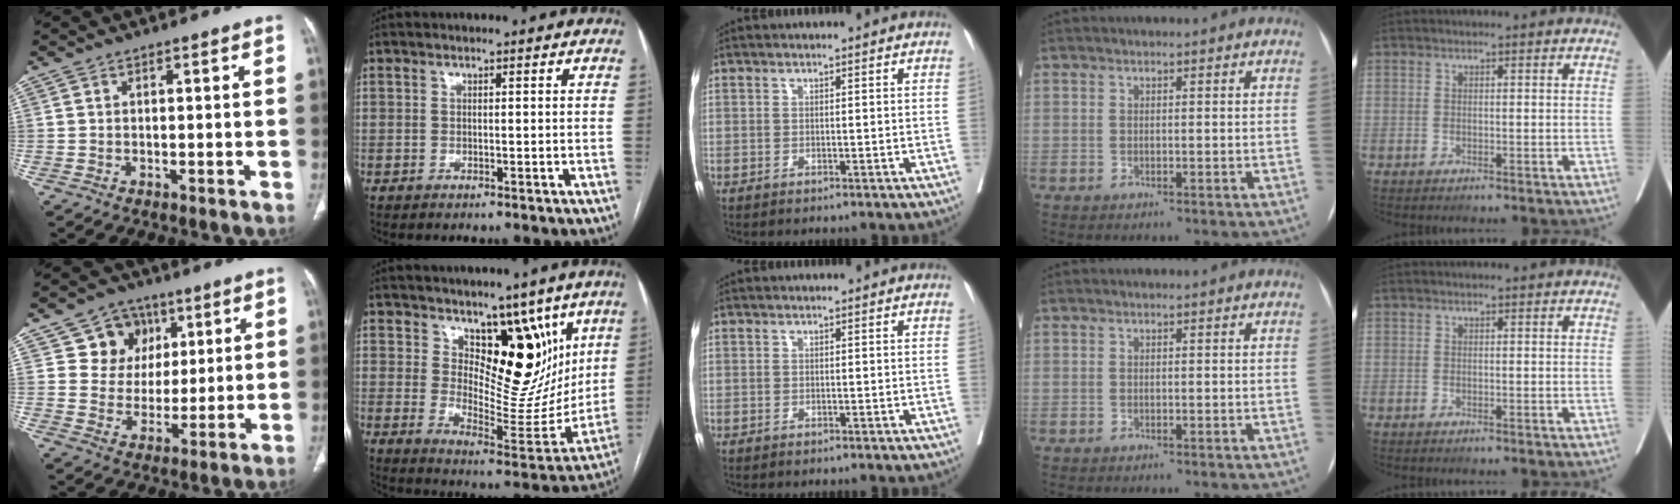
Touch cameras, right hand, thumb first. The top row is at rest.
{"thumb": {"total": 9.7, "force": [4.3, 8.5, 2.1], "torque": [0.012, -0.014, 0.075]}, "index": {"total": 12.9, "force": [7.5, 6.5, 8.4], "torque": [-0.101, -0.012, 0.133]}}